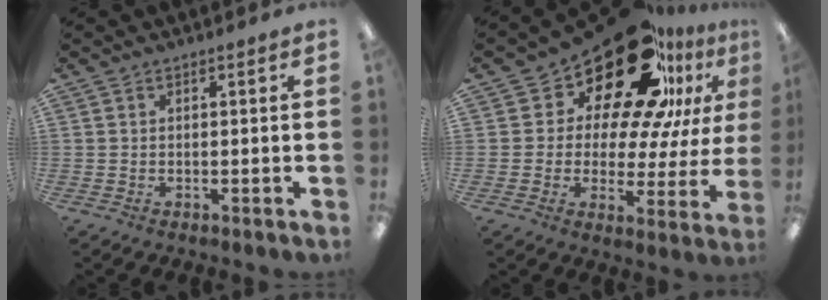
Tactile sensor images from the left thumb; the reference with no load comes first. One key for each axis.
{"total": 24.3, "fx": 15.8, "fy": 11.2, "fz": 14.7, "tx": -0.235, "ty": -0.100, "tz": 0.270}